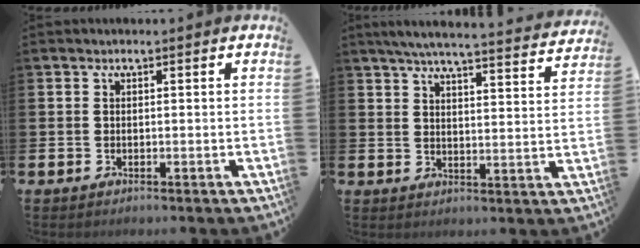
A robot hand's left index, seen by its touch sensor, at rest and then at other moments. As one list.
[{"total": 5.9, "force": [5.6, 0.1, 2.0], "torque": [-0.052, -0.038, 0.096]}]